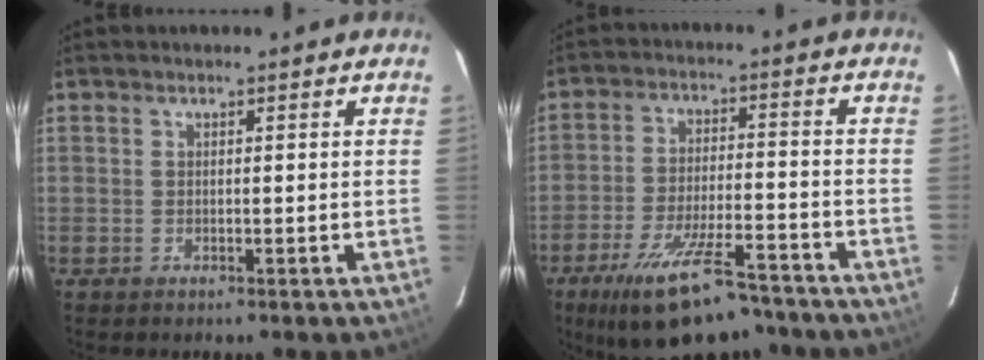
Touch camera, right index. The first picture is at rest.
{"total": 16.7, "force": [-12.8, 4.9, 9.4], "torque": [-0.181, -0.021, -0.196]}